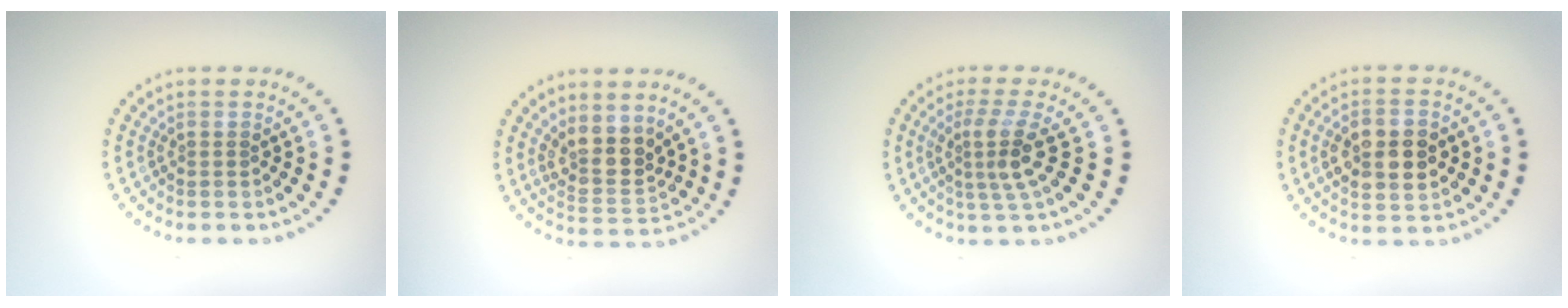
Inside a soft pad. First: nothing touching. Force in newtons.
{"total": 3.4, "press": 2.7, "slide": 2.0}
{"total": 3.2, "press": 2.2, "slide": 2.3}
{"total": 4.8, "press": 4.8, "slide": 0.2}